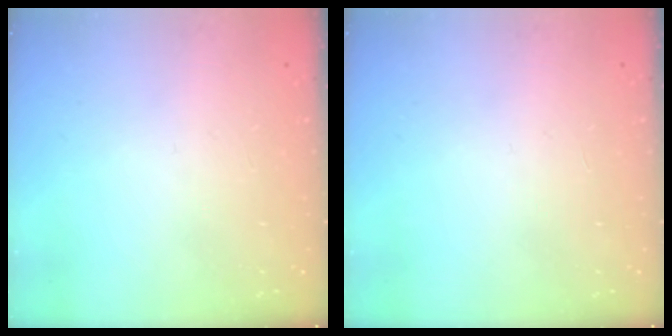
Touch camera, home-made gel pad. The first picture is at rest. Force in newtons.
{"total": 0.0}